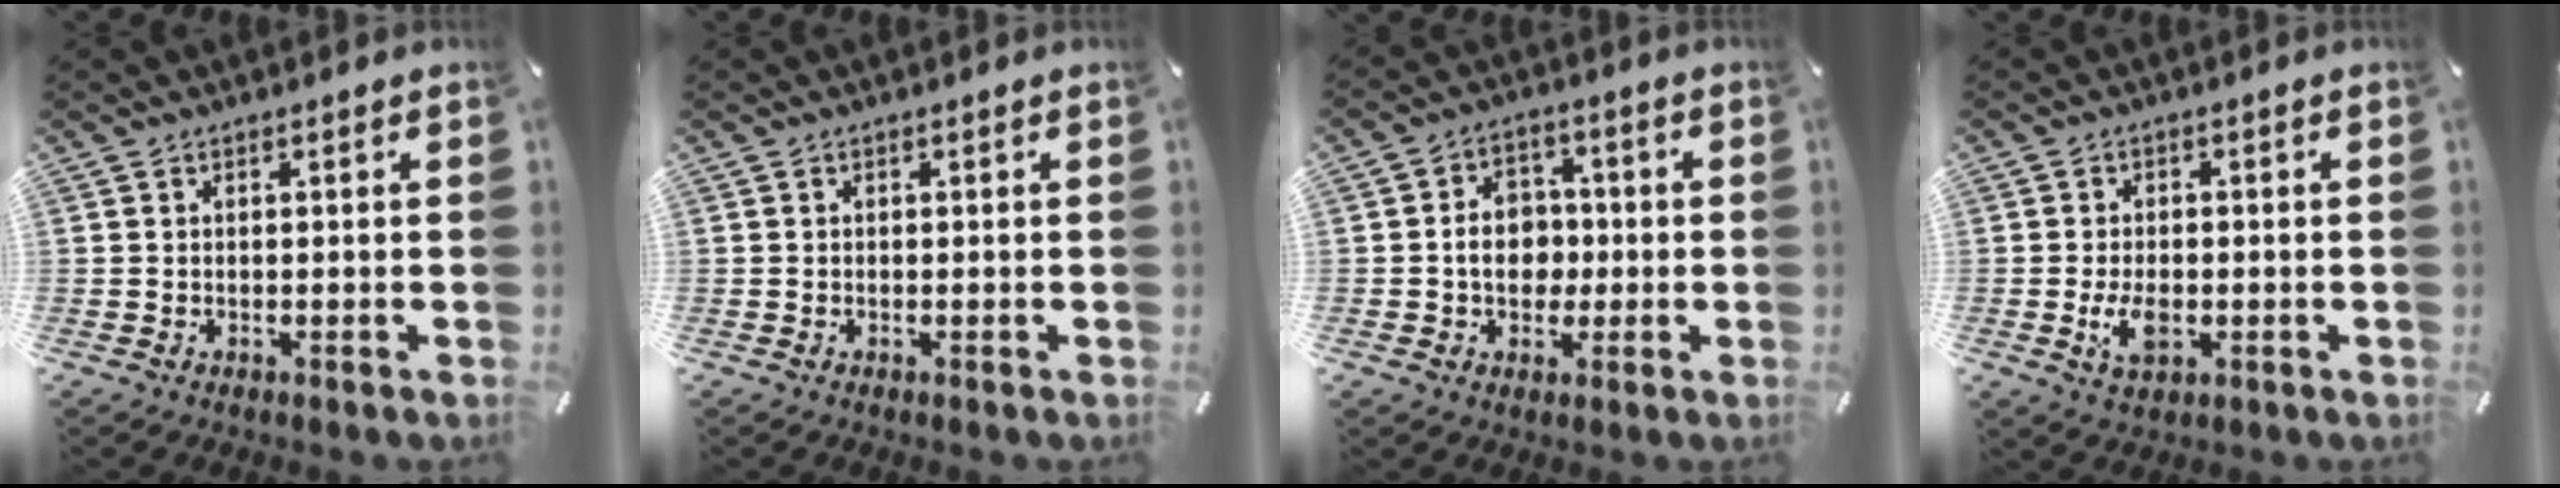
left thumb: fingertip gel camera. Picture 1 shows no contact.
{"total": 0.0}
{"total": 8.0, "force": [-0.8, 6.5, 4.6], "torque": [-0.074, 0.009, -0.016]}
{"total": 5.4, "force": [-1.3, 3.4, 4.0], "torque": [-0.095, -0.002, -0.025]}